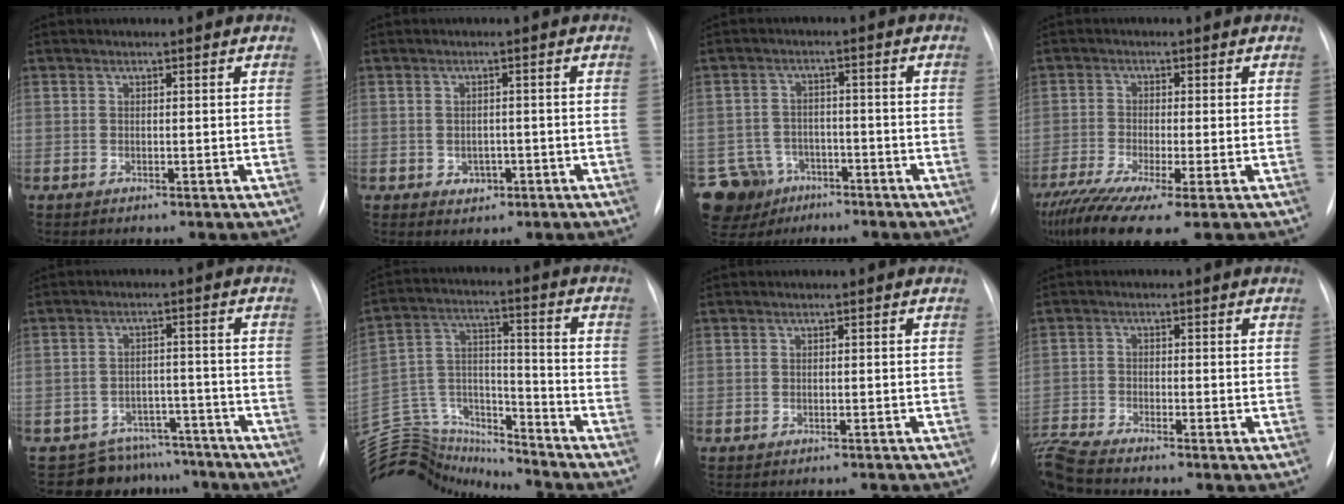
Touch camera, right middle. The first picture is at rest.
{"total": 2.4, "force": [-0.9, 2.0, 0.9], "torque": [-0.008, 0.005, -0.004]}
{"total": 8.9, "force": [-5.5, 6.9, 1.2], "torque": [-0.031, 0.013, -0.083]}
{"total": 11.3, "force": [-7.0, 1.9, 8.6], "torque": [-0.169, -0.024, -0.121]}
{"total": 8.6, "force": [-7.5, 4.0, -1.0], "torque": [0.031, 0.034, -0.100]}
{"total": 20.2, "force": [-19.2, 4.6, 3.9], "torque": [-0.108, 0.044, -0.316]}
{"total": 1.4, "force": [-1.4, 0.1, 0.0], "torque": [0.001, -0.005, -0.015]}
{"total": 6.3, "force": [-6.0, -1.3, 1.6], "torque": [-0.042, -0.014, -0.117]}